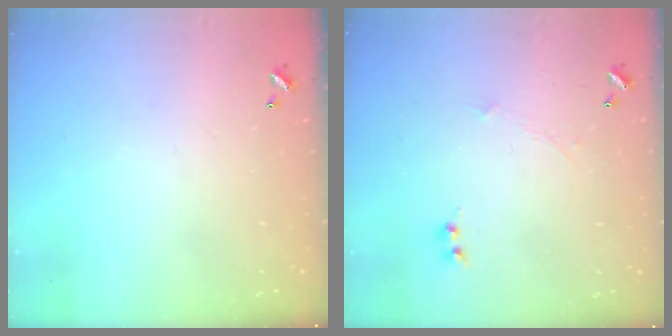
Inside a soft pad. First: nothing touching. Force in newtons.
{"total": 0.0}